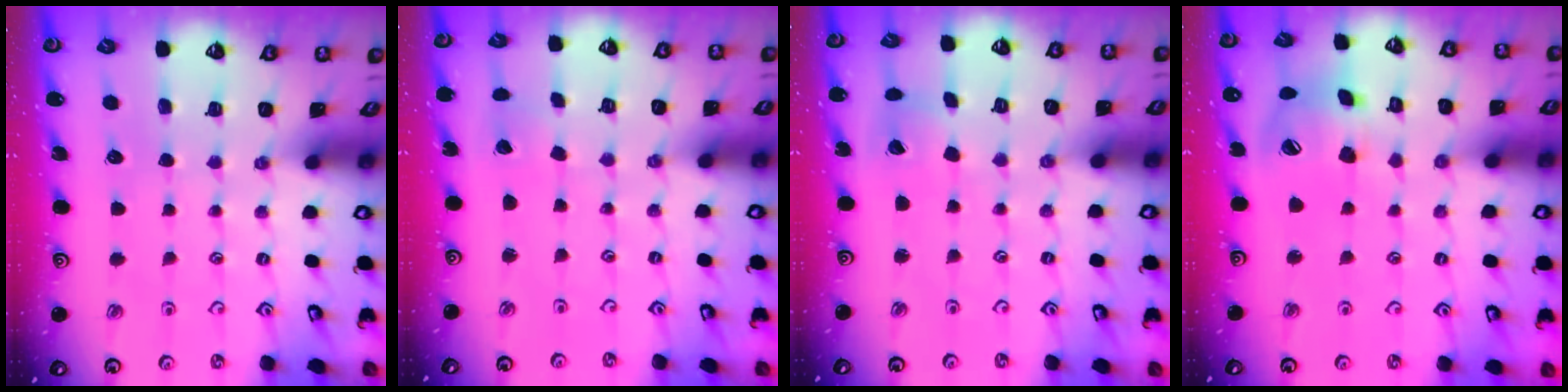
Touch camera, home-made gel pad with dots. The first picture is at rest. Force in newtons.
{"total": 1.9, "press": 1.9, "slide": 0.1}
{"total": 5.5, "press": 5.5, "slide": 0.7}
{"total": 15.3, "press": 15.1, "slide": 2.3}